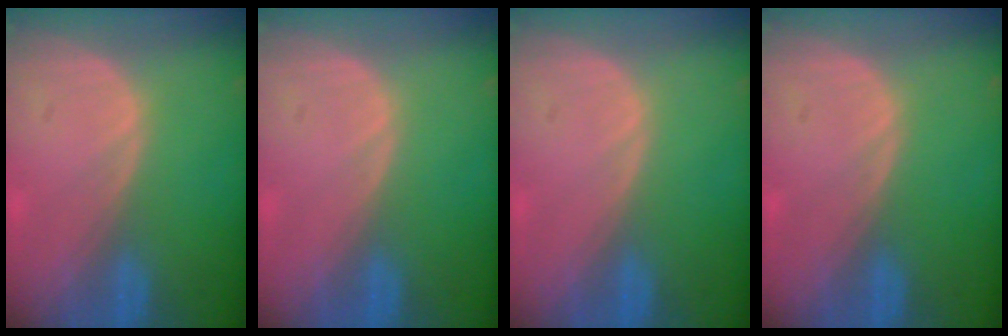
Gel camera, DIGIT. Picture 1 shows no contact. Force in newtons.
{"total": 0.0}
{"total": 0.0}
{"total": 0.0}